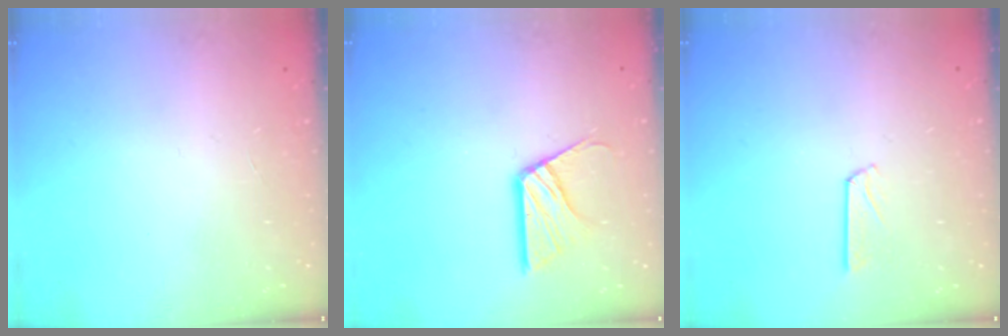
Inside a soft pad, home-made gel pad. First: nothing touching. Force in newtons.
{"total": 11.1, "press": 11.1, "slide": 0.8}
{"total": 3.1, "press": 3.1, "slide": 0.3}